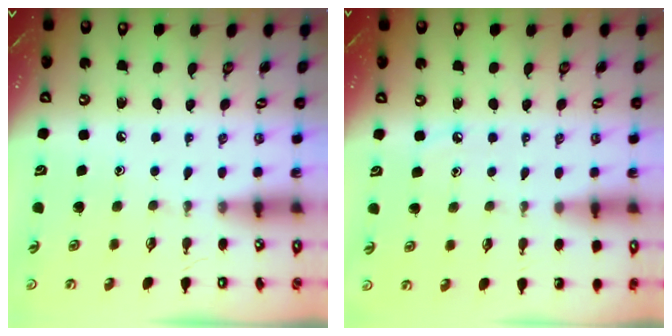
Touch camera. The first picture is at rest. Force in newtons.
{"total": 3.1, "press": 3.1, "slide": 0.4}